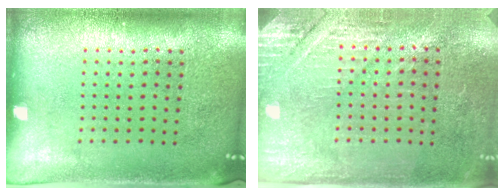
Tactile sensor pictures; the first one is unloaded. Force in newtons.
{"total": 2.9, "press": 2.9, "slide": 0.4}